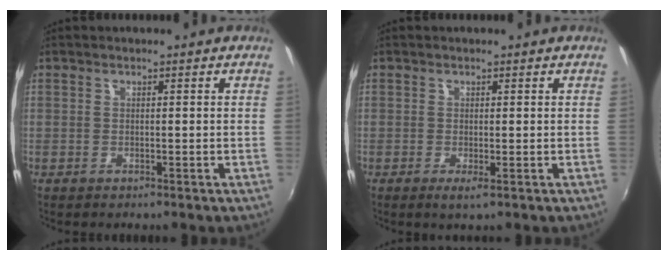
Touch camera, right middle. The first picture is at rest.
{"total": 1.2, "force": [-0.2, 0.0, 1.2], "torque": [-0.024, -0.007, -0.006]}